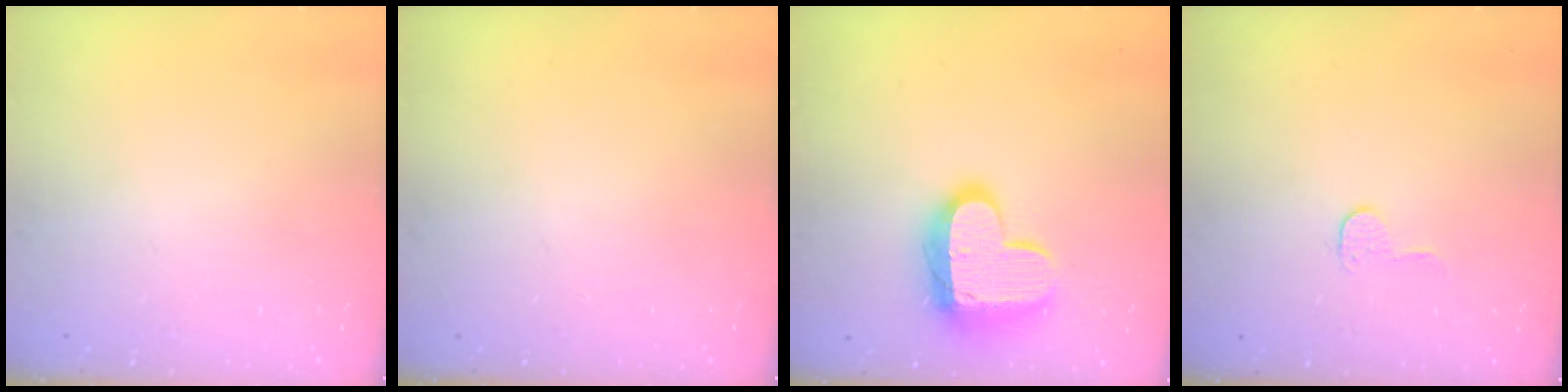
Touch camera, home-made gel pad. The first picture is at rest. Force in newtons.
{"total": 0.0}
{"total": 16.7, "press": 16.6, "slide": 1.3}
{"total": 5.7, "press": 5.7, "slide": 0.2}